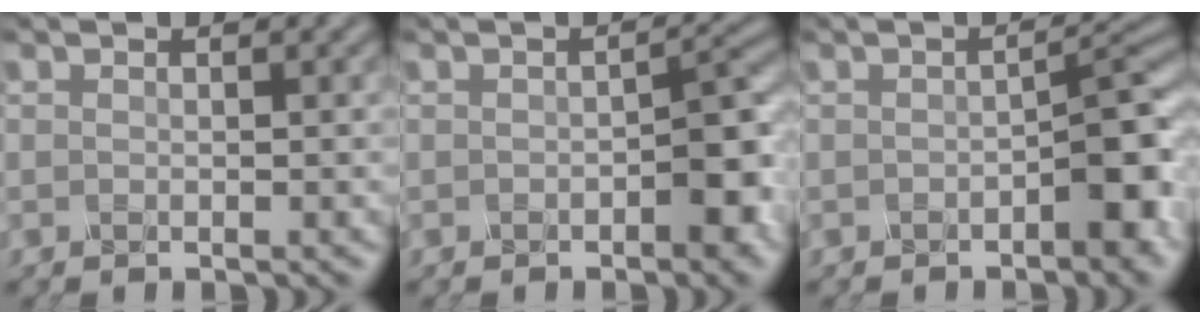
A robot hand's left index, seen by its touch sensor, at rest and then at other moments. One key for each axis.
{"total": 3.0, "fx": -1.5, "fy": 0.6, "fz": 2.6, "tx": -0.049, "ty": 0.005, "tz": -0.018}
{"total": 3.8, "fx": -1.8, "fy": 0.7, "fz": 3.2, "tx": -0.056, "ty": 0.009, "tz": -0.024}